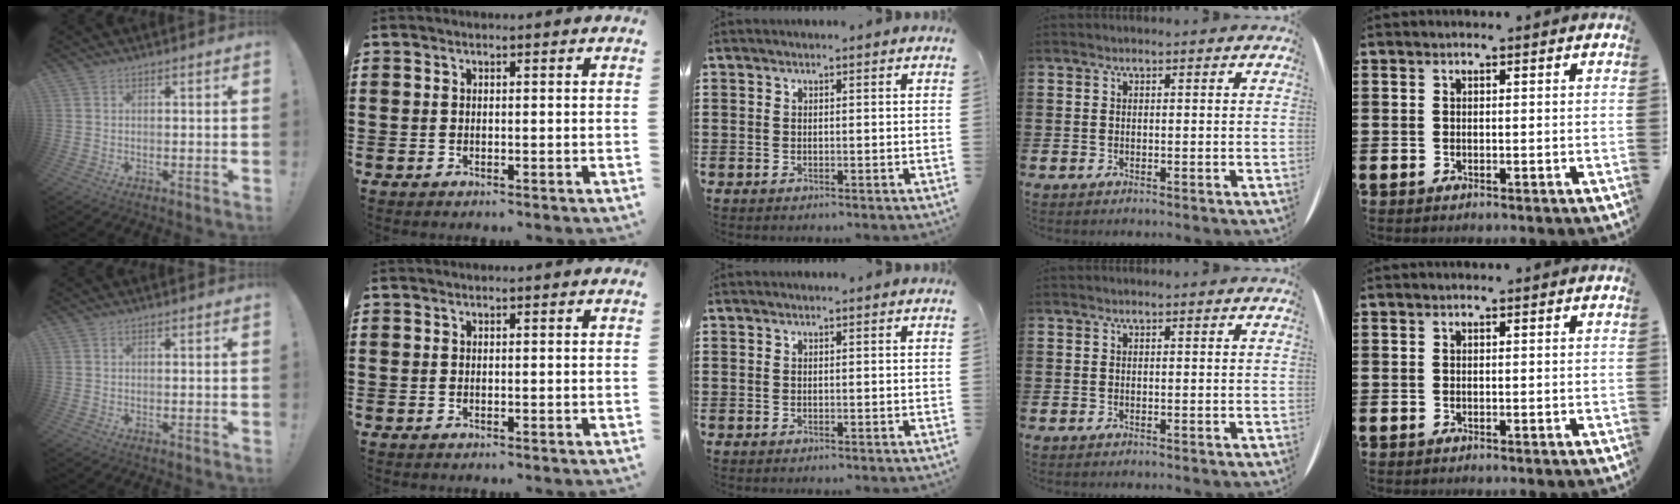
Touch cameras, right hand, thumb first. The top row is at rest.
{}